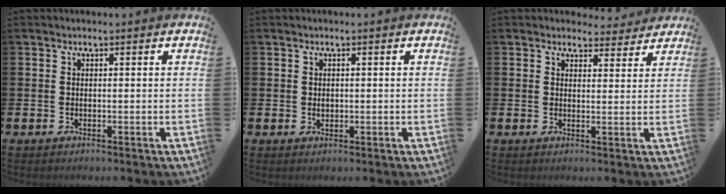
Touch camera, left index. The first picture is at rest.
{"total": 0.8, "force": [0.2, 0.7, 0.4], "torque": [0.000, 0.003, 0.001]}
{"total": 3.2, "force": [3.0, 1.1, -0.1], "torque": [0.013, -0.020, 0.050]}